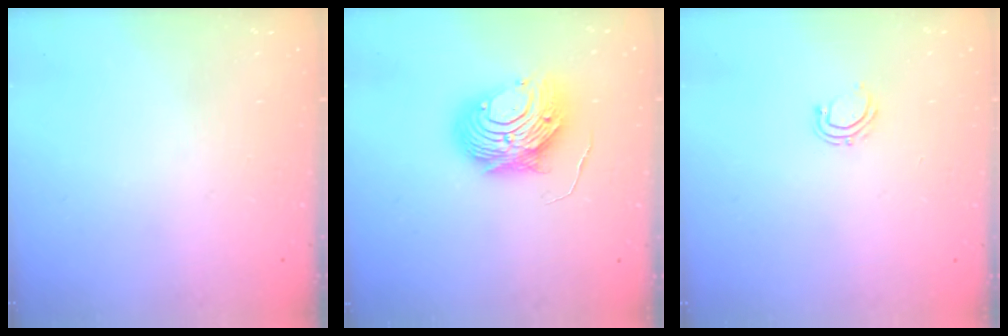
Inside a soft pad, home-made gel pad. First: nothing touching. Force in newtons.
{"total": 10.5, "press": 10.5, "slide": 1.0}
{"total": 5.0, "press": 4.9, "slide": 0.7}